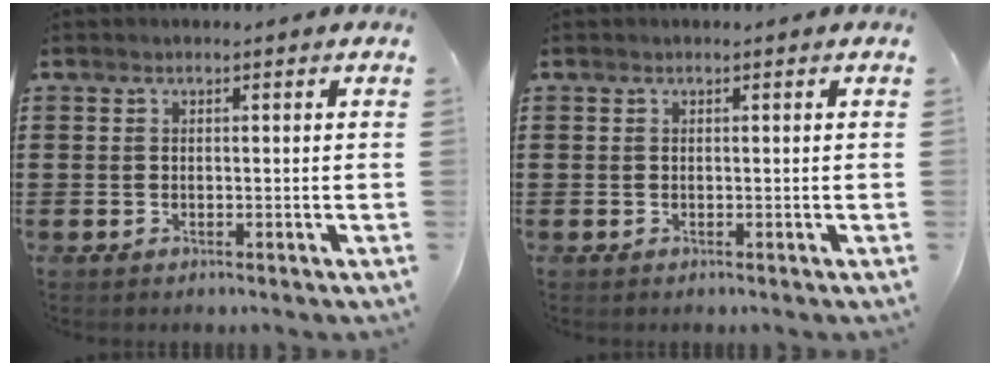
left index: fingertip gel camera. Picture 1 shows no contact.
{"total": 0.0}